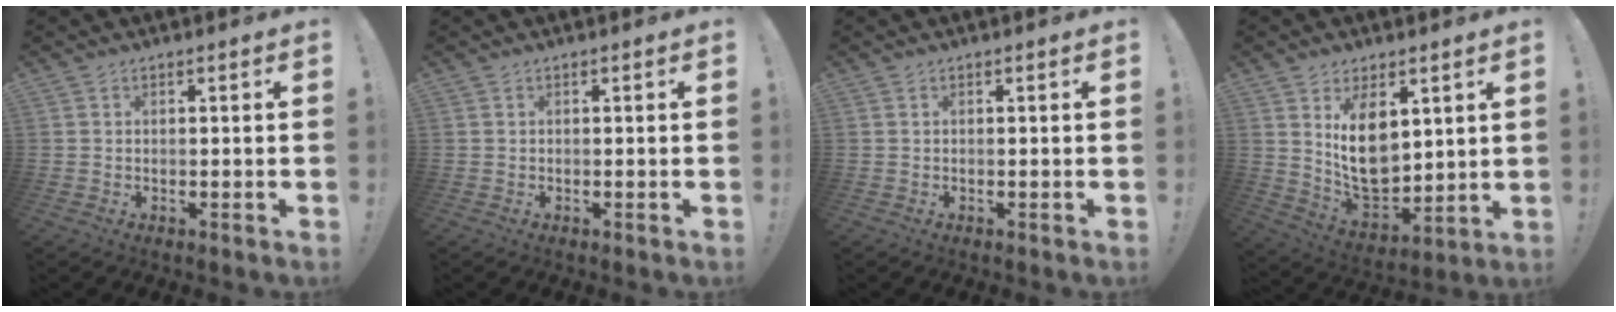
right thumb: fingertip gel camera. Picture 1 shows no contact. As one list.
[{"total": 0.0}, {"total": 0.0}, {"total": 14.1, "force": [4.8, 9.4, 9.4], "torque": [-0.156, -0.044, 0.093]}]